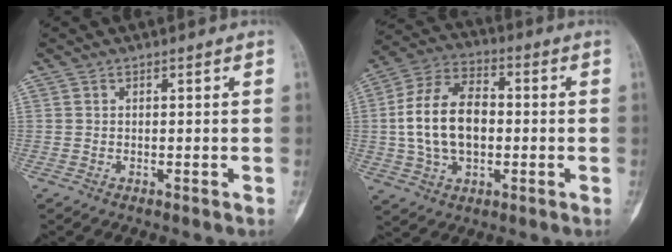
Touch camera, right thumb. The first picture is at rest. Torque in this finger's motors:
{"motor_torque": [0.75, 0.71, 1.44, 0.22, 0.57]}